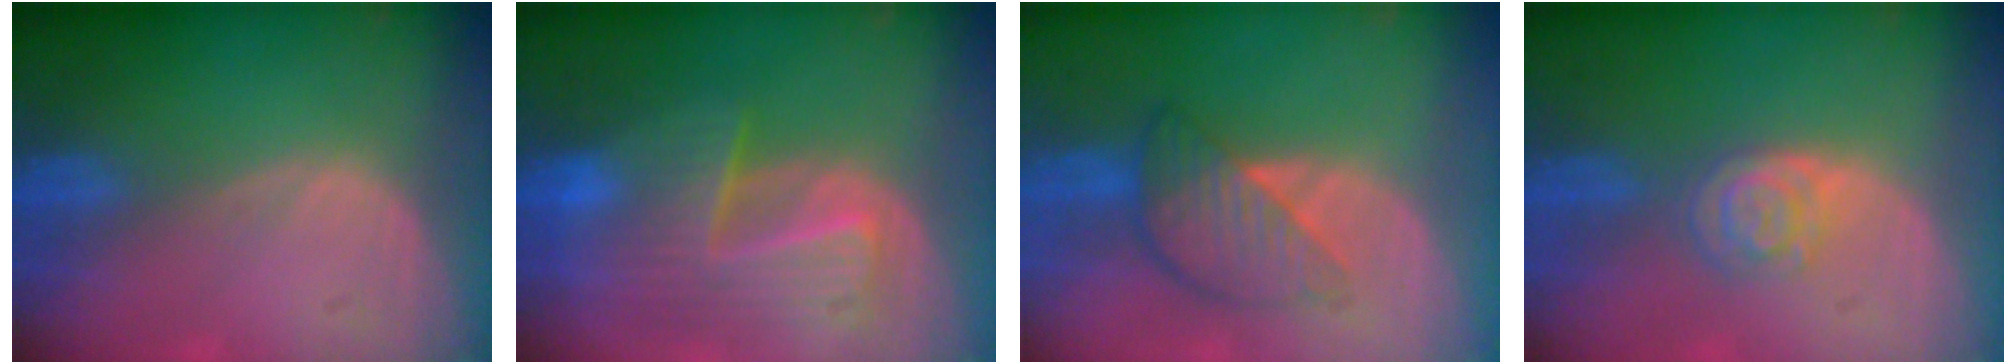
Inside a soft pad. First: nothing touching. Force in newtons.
{"total": 10.1, "press": 8.8, "slide": 5.0}
{"total": 6.2, "press": 6.2, "slide": 0.4}
{"total": 4.2, "press": 3.8, "slide": 1.8}